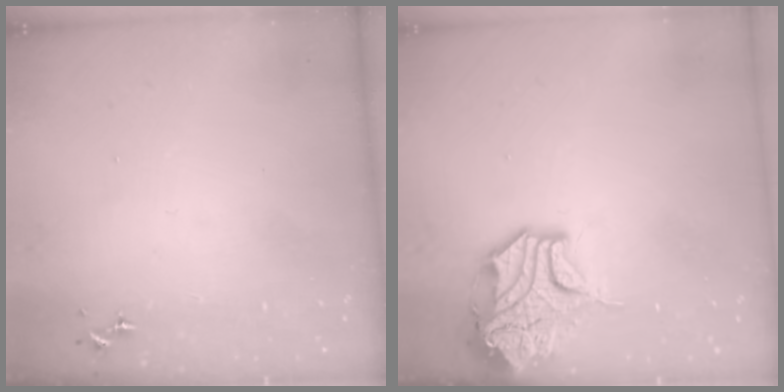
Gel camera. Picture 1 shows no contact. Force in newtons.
{"total": 15.8, "press": 15.6, "slide": 2.5}